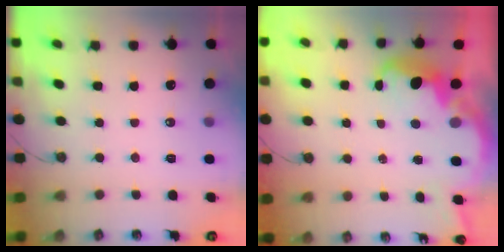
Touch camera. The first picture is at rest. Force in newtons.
{"total": 6.6, "press": 6.6, "slide": 0.5}